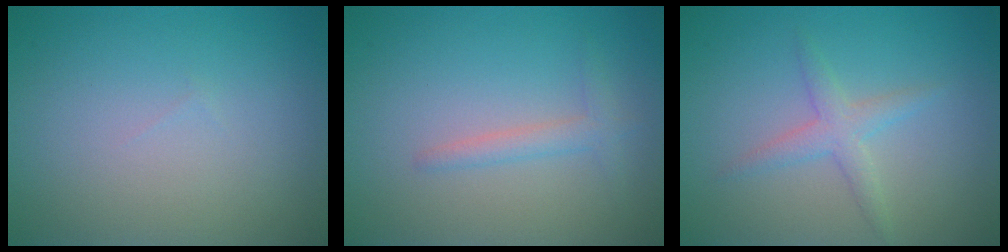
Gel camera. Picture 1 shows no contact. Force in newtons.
{"total": 1.6, "press": 1.6, "slide": 0.1}
{"total": 2.1, "press": 2.1, "slide": 0.0}